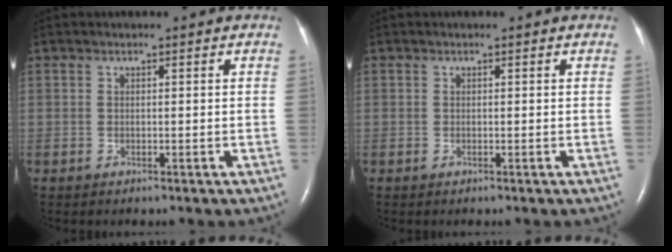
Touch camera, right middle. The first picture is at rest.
{"total": 0.0}